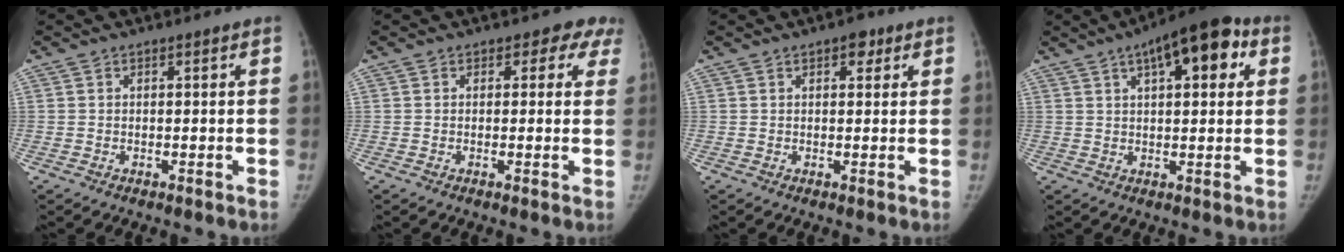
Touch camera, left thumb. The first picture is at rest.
{"total": 3.8, "force": [2.5, 2.7, 1.0], "torque": [0.027, -0.008, 0.007]}
{"total": 2.8, "force": [1.5, 1.5, 1.8], "torque": [-0.011, -0.003, 0.017]}
{"total": 13.5, "force": [5.7, 5.4, 10.9], "torque": [-0.125, 0.011, 0.075]}